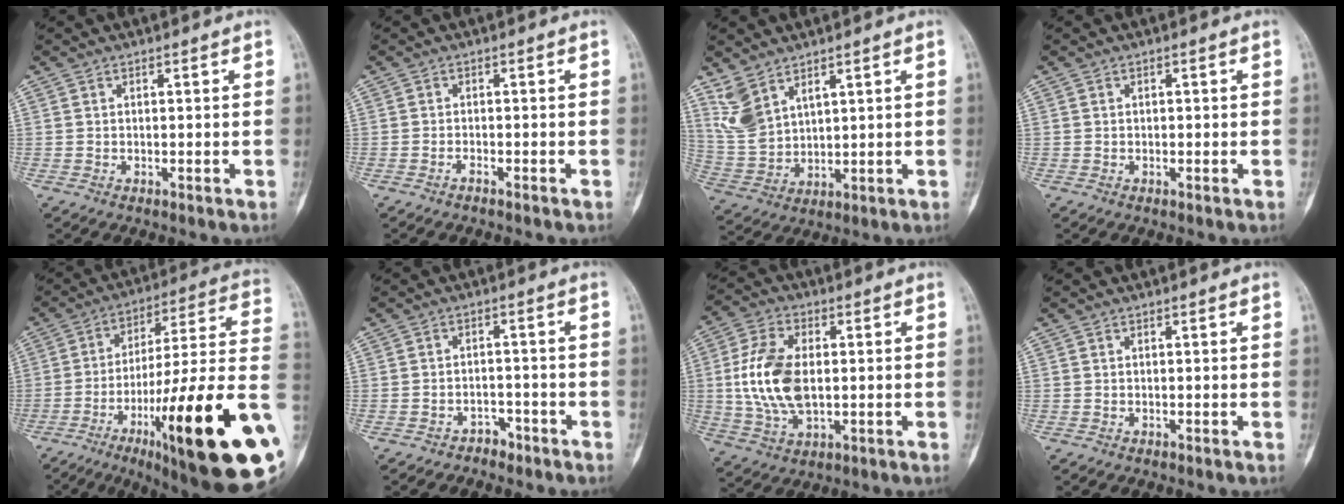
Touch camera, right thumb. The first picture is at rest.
{"total": 0.9, "force": [-0.8, 0.1, 0.4], "torque": [-0.012, 0.007, -0.013]}
{"total": 7.7, "force": [5.2, 3.9, 4.1], "torque": [-0.080, -0.022, 0.125]}
{"total": 0.0}
{"total": 31.5, "force": [-9.6, 5.0, 29.6], "torque": [-0.385, 0.034, -0.146]}
{"total": 3.0, "force": [-2.4, 1.9, 0.2], "torque": [-0.003, 0.023, -0.033]}
{"total": 13.4, "force": [0.4, 7.9, 10.9], "torque": [-0.218, 0.002, 0.012]}
{"total": 0.0}